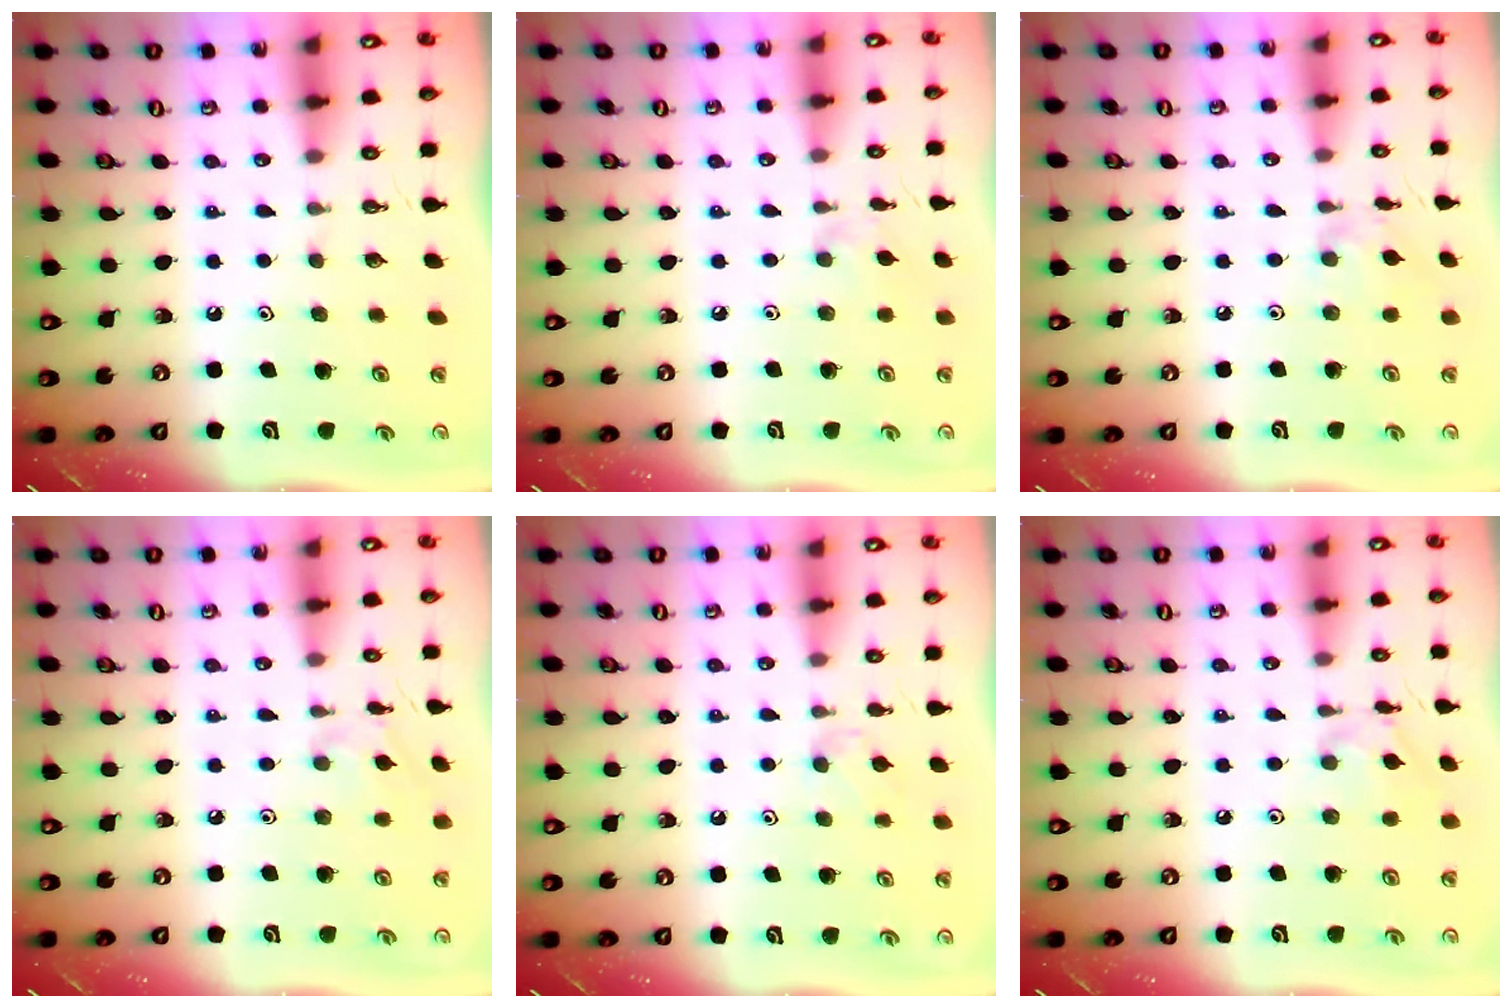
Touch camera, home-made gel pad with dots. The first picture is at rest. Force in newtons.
{"total": 2.8, "press": 2.7, "slide": 0.5}
{"total": 2.0, "press": 2.0, "slide": 0.4}
{"total": 4.1, "press": 4.1, "slide": 0.8}
{"total": 5.2, "press": 5.1, "slide": 1.0}
{"total": 6.2, "press": 6.2, "slide": 0.4}